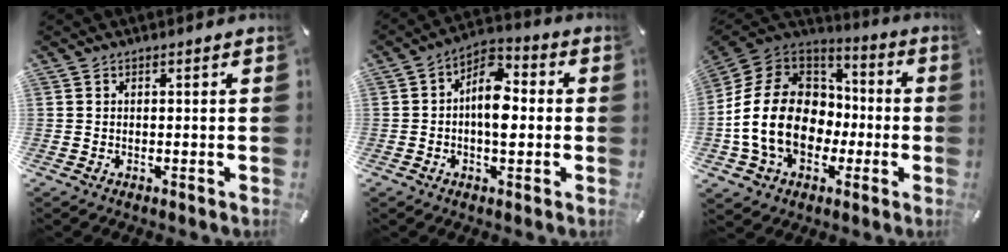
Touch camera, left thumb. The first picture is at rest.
{"total": 9.1, "force": [-0.8, 5.4, 7.3], "torque": [-0.102, -0.001, -0.017]}
{"total": 19.9, "force": [-4.2, 15.4, 12.0], "torque": [-0.266, 0.027, -0.065]}